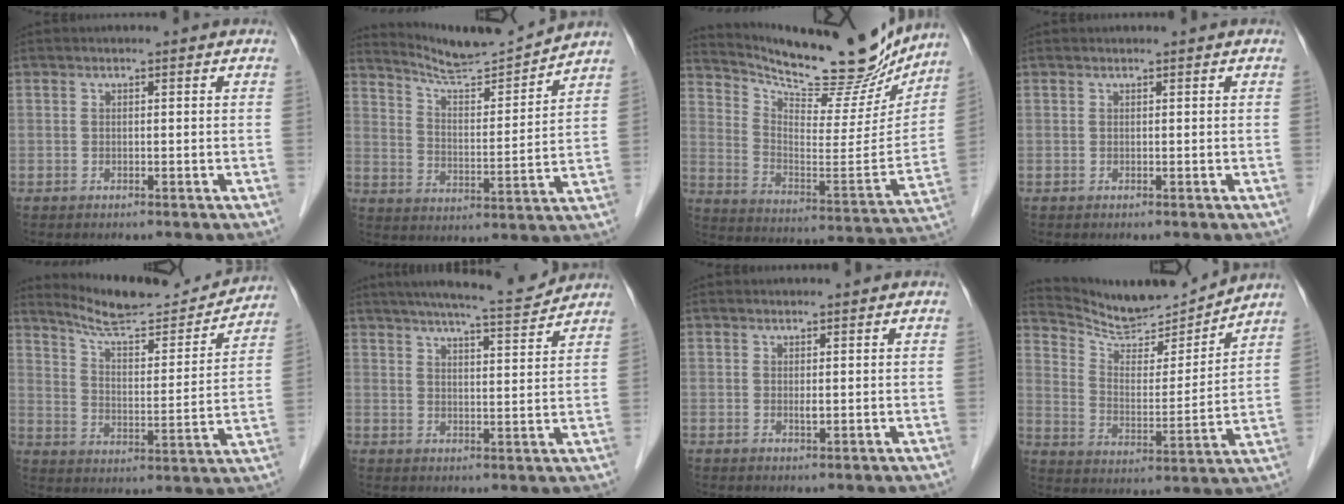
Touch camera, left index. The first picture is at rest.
{"total": 11.1, "force": [10.8, -1.3, 1.8], "torque": [-0.042, -0.010, 0.181]}
{"total": 23.1, "force": [20.6, 4.4, 9.4], "torque": [-0.158, -0.046, 0.298]}
{"total": 0.0}
{"total": 16.5, "force": [15.8, 1.7, 4.6], "torque": [-0.074, -0.021, 0.228]}
{"total": 11.1, "force": [10.2, 0.3, 4.5], "torque": [-0.070, 0.002, 0.140]}
{"total": 0.9, "force": [0.4, 0.3, 0.7], "torque": [-0.014, -0.003, 0.005]}
{"total": 12.9, "force": [12.6, 0.6, 2.2], "torque": [-0.049, -0.009, 0.214]}